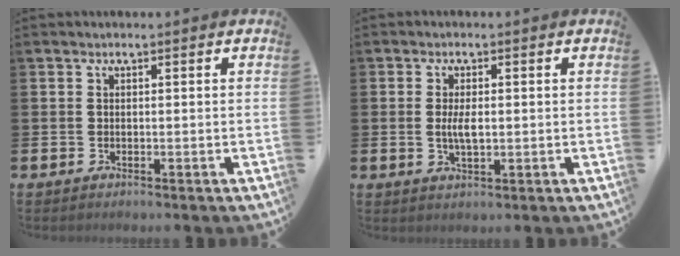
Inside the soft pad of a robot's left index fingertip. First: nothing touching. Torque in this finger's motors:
{"motor_torque": [0.30, -0.16, 0.12, 0.07]}